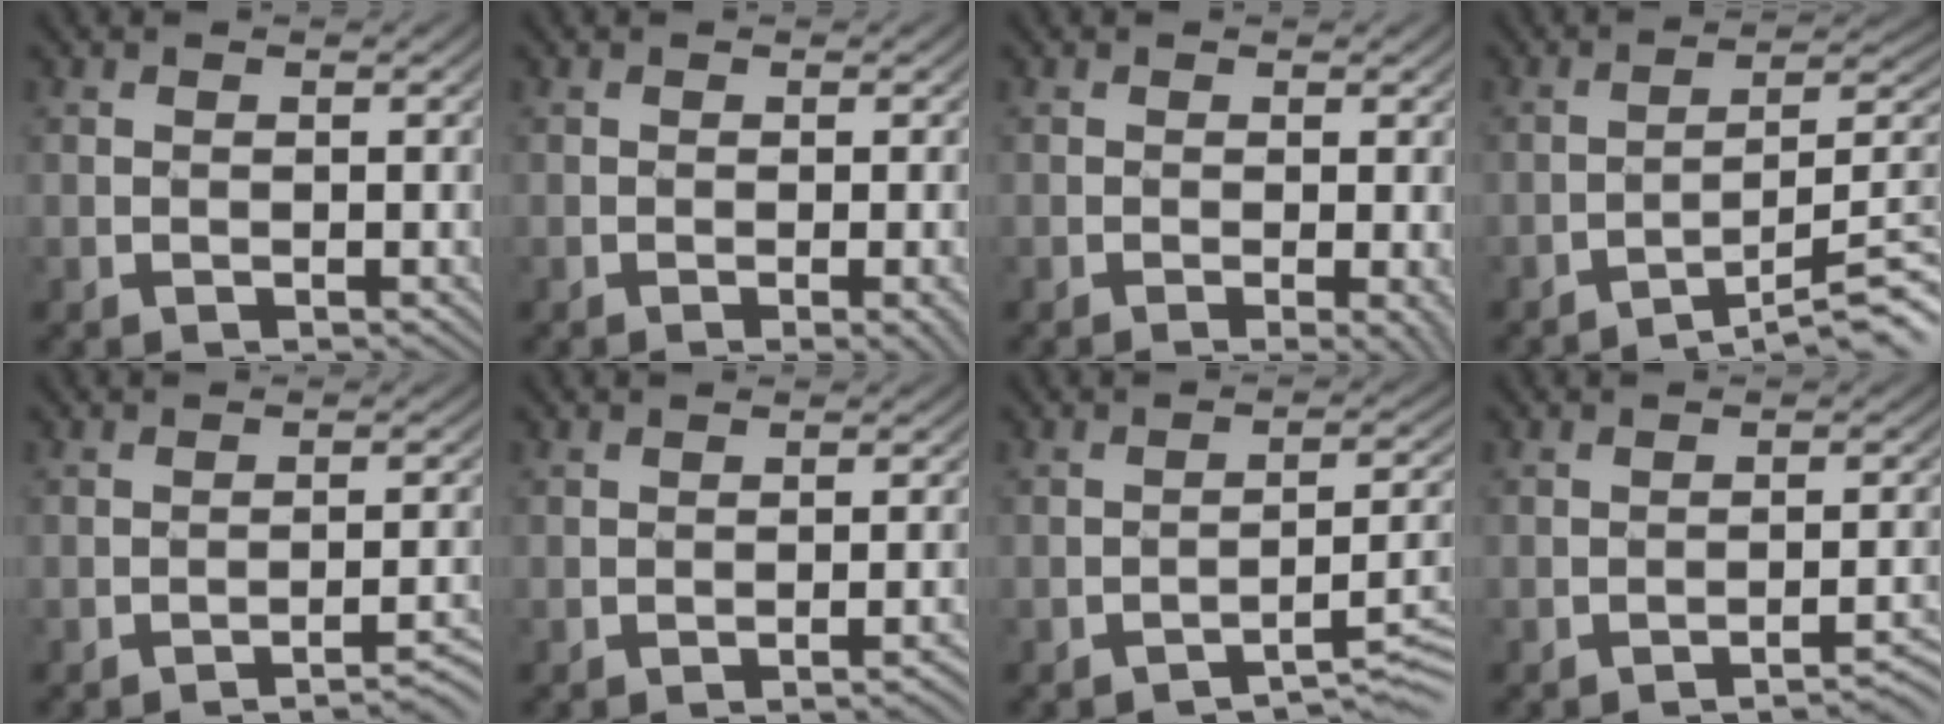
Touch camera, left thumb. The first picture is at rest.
{"total": 3.0, "force": [-1.0, 0.5, 2.8], "torque": [-0.032, 0.007, -0.017]}
{"total": 2.9, "force": [-0.8, 0.5, 2.8], "torque": [-0.037, 0.002, -0.015]}
{"total": 9.5, "force": [-5.8, 1.7, 7.4], "torque": [-0.101, 0.014, -0.083]}
{"total": 4.3, "force": [-3.1, 0.6, 3.0], "torque": [-0.039, 0.015, -0.053]}
{"total": 2.6, "force": [-1.4, 0.5, 2.1], "torque": [-0.020, 0.012, -0.027]}
{"total": 5.7, "force": [-3.8, 1.1, 4.1], "torque": [-0.055, 0.017, -0.064]}
{"total": 3.9, "force": [-2.8, 0.6, 2.7], "torque": [-0.032, 0.014, -0.049]}